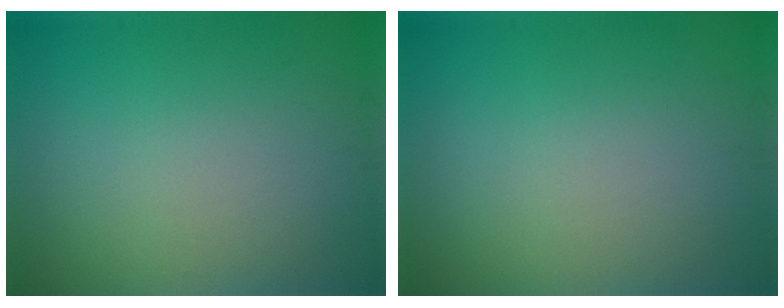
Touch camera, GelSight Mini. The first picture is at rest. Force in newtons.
{"total": 0.0}